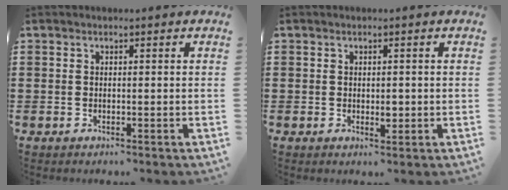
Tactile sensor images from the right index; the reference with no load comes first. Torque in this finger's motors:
{"motor_torque": [-0.19, 0.23, 0.02, 0.00]}